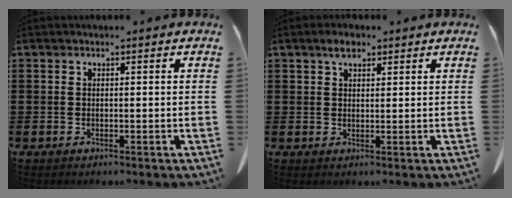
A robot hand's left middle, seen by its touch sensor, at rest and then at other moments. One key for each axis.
{"total": 2.8, "fx": 1.9, "fy": 1.1, "fz": 1.6, "tx": -0.027, "ty": 0.003, "tz": 0.033}